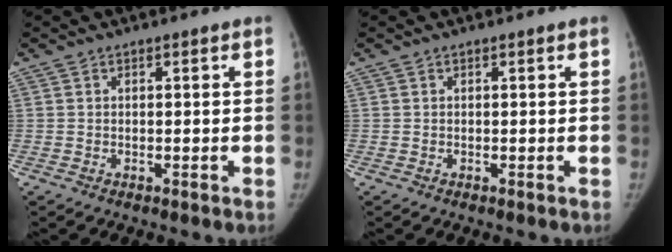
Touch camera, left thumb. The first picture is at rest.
{"total": 0.0}